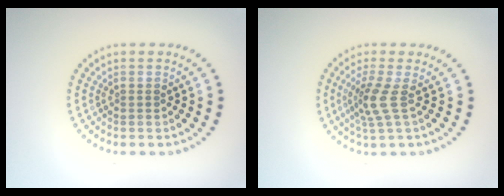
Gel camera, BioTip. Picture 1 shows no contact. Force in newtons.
{"total": 2.6, "press": 1.9, "slide": 1.7}